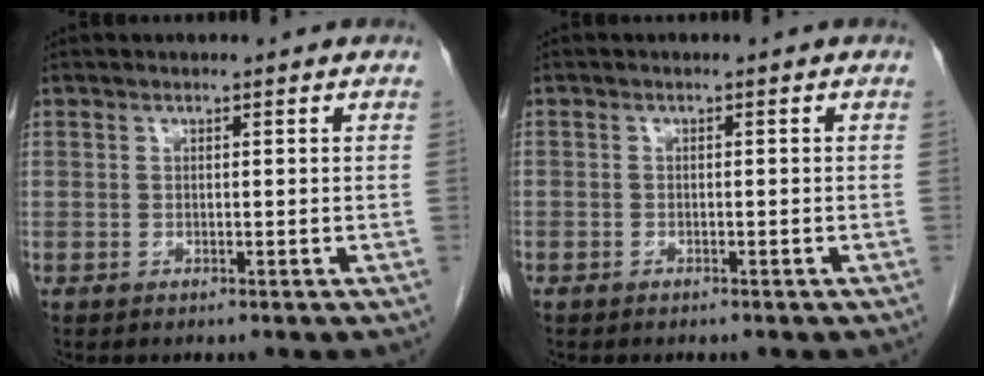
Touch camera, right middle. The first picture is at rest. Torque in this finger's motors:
{"motor_torque": [0.44, -0.52, -0.34, -0.21]}